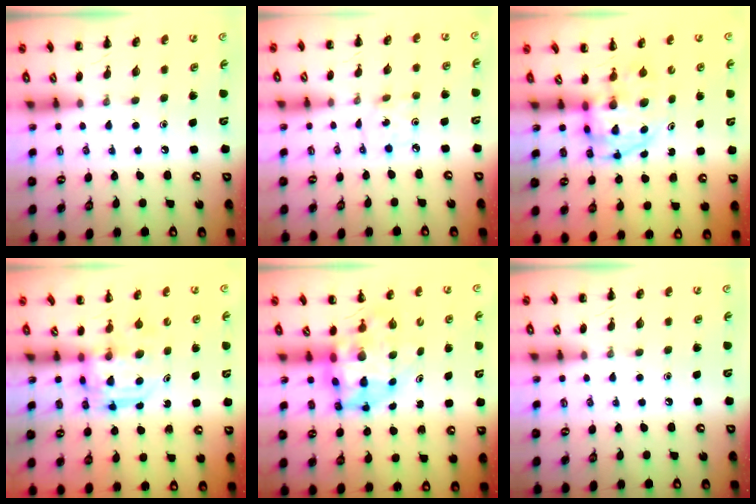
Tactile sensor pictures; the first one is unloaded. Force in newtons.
{"total": 2.5, "press": 2.4, "slide": 0.8}
{"total": 3.5, "press": 3.4, "slide": 0.5}
{"total": 3.1, "press": 3.1, "slide": 0.2}
{"total": 6.3, "press": 6.0, "slide": 1.8}
{"total": 0.0}